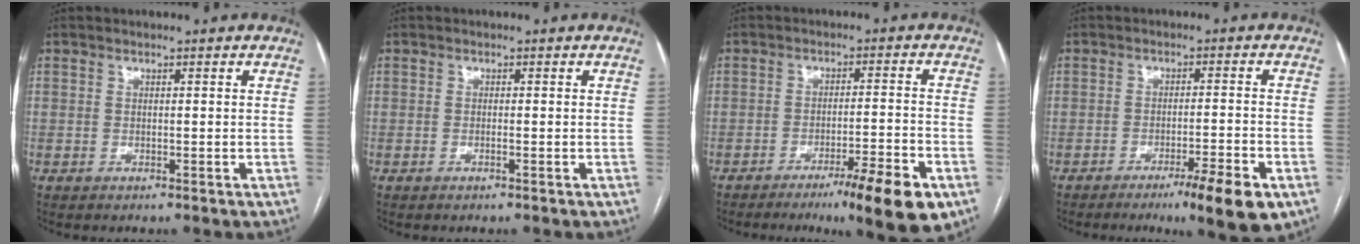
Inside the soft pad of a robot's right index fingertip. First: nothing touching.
{"total": 0.6, "force": [-0.3, -0.1, 0.5], "torque": [-0.012, 0.001, -0.006]}
{"total": 10.5, "force": [-6.2, 0.3, 8.4], "torque": [-0.114, -0.016, -0.094]}
{"total": 8.1, "force": [-4.7, 0.2, 6.6], "torque": [-0.093, -0.014, -0.069]}